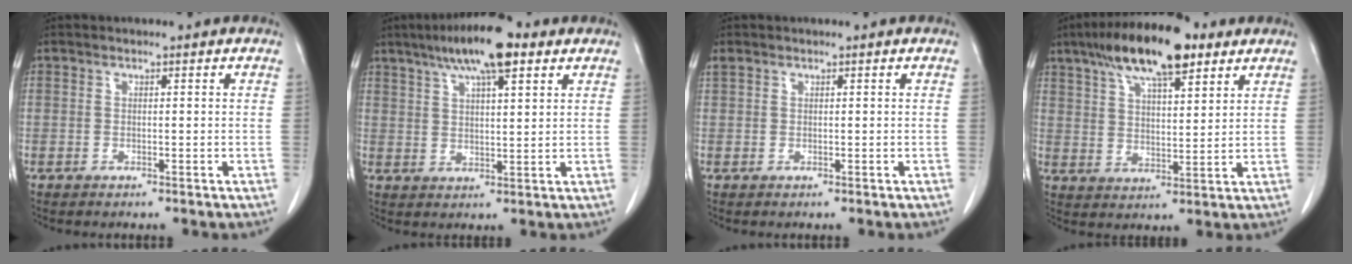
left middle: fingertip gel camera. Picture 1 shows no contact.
{"total": 10.9, "force": [6.8, 2.2, 8.2], "torque": [-0.144, 0.019, 0.109]}
{"total": 0.7, "force": [0.6, 0.3, 0.2], "torque": [-0.012, 0.012, 0.016]}
{"total": 14.8, "force": [9.5, 4.0, 10.6], "torque": [-0.188, 0.025, 0.162]}